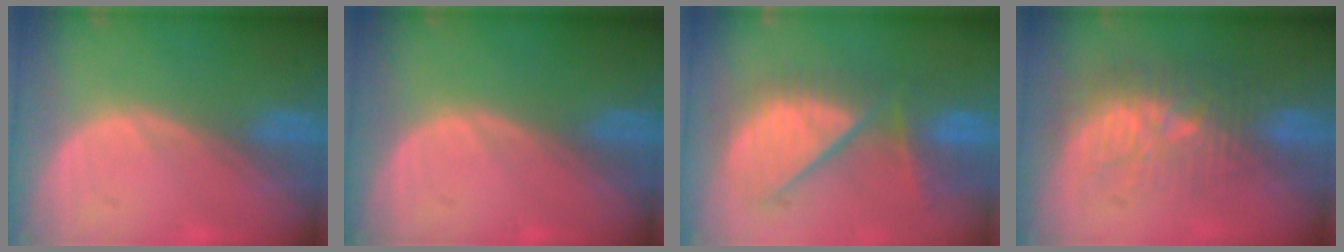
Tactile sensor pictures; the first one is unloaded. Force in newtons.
{"total": 0.0}
{"total": 10.1, "press": 9.5, "slide": 3.5}
{"total": 10.1, "press": 9.0, "slide": 4.8}